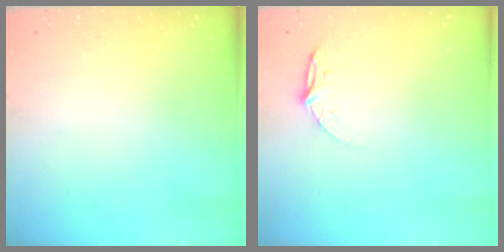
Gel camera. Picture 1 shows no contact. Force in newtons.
{"total": 5.3, "press": 5.3, "slide": 0.5}